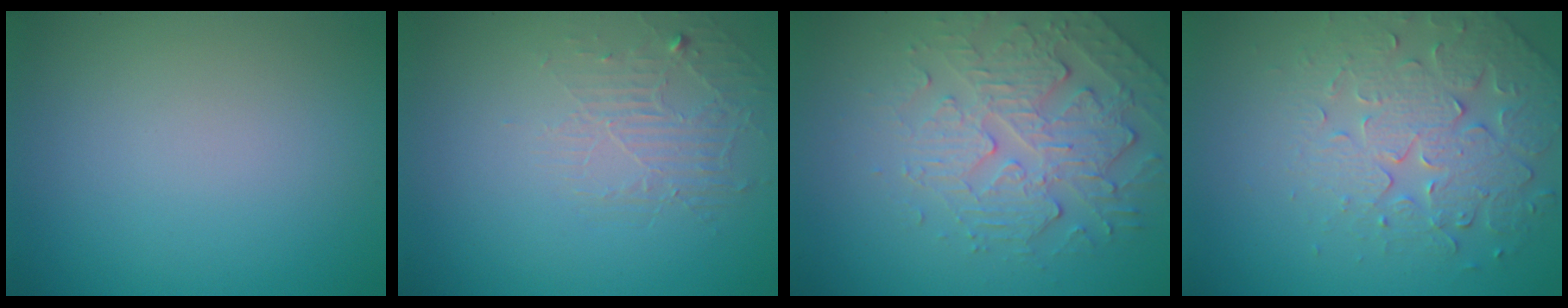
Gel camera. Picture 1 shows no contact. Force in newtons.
{"total": 1.8, "press": 0.8, "slide": 1.6}
{"total": 4.8, "press": 3.7, "slide": 3.1}
{"total": 4.1, "press": 3.9, "slide": 1.3}